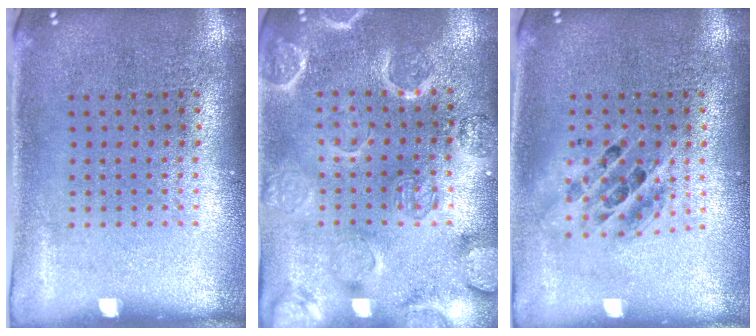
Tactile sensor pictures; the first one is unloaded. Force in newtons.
{"total": 2.9, "press": 2.8, "slide": 0.3}
{"total": 1.3, "press": 1.1, "slide": 0.7}